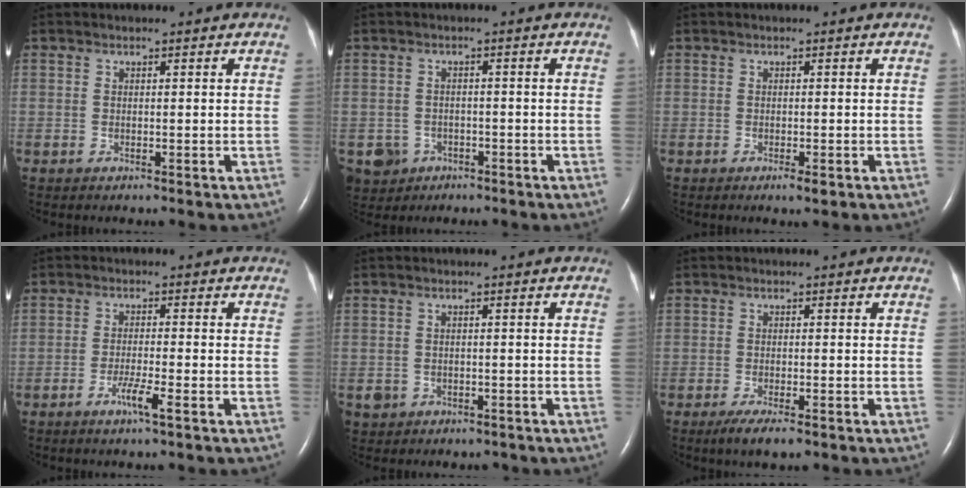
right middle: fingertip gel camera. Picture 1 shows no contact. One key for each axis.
{"total": 5.1, "fx": -2.6, "fy": 4.4, "fz": 0.7, "tx": -0.022, "ty": 0.004, "tz": -0.038}
{"total": 1.2, "fx": -0.7, "fy": 0.2, "fz": 1.0, "tx": -0.018, "ty": -0.003, "tz": -0.008}
{"total": 3.3, "fx": -1.8, "fy": -0.2, "fz": 2.8, "tx": -0.056, "ty": -0.005, "tz": -0.036}
{"total": 3.0, "fx": -1.6, "fy": 2.5, "fz": 0.2, "tx": -0.011, "ty": 0.008, "tz": -0.019}
{"total": 4.1, "fx": -2.7, "fy": 0.8, "fz": 3.0, "tx": -0.053, "ty": -0.009, "tz": -0.042}